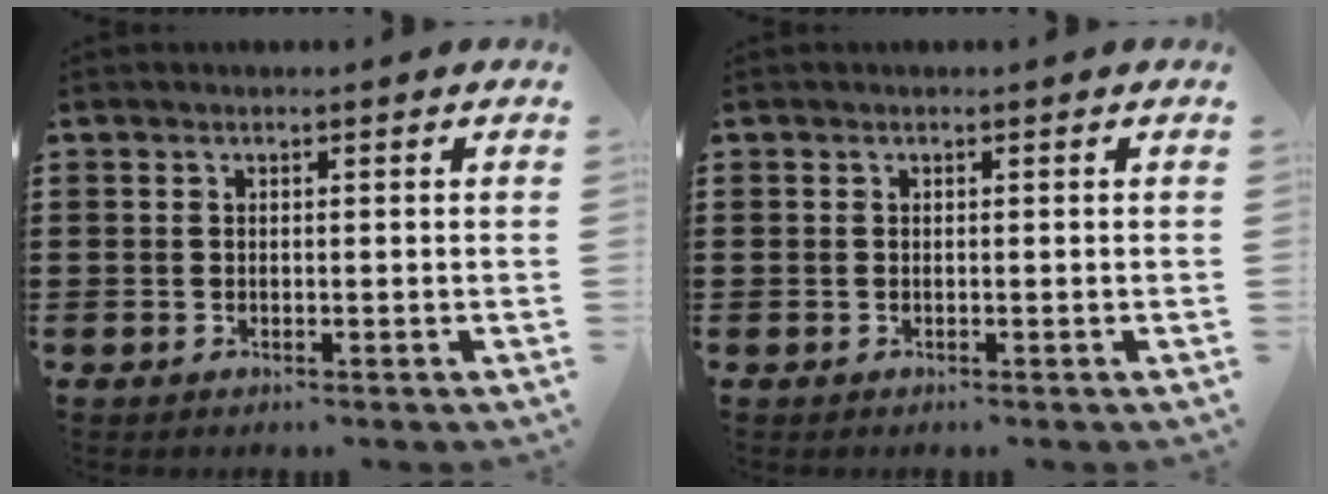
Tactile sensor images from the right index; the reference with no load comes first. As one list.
[{"total": 0.0}]